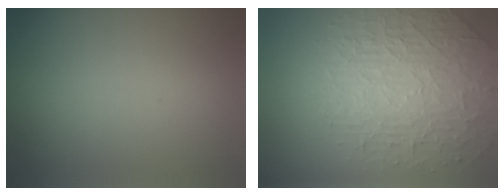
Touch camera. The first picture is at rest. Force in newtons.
{"total": 4.4, "press": 4.3, "slide": 1.0}